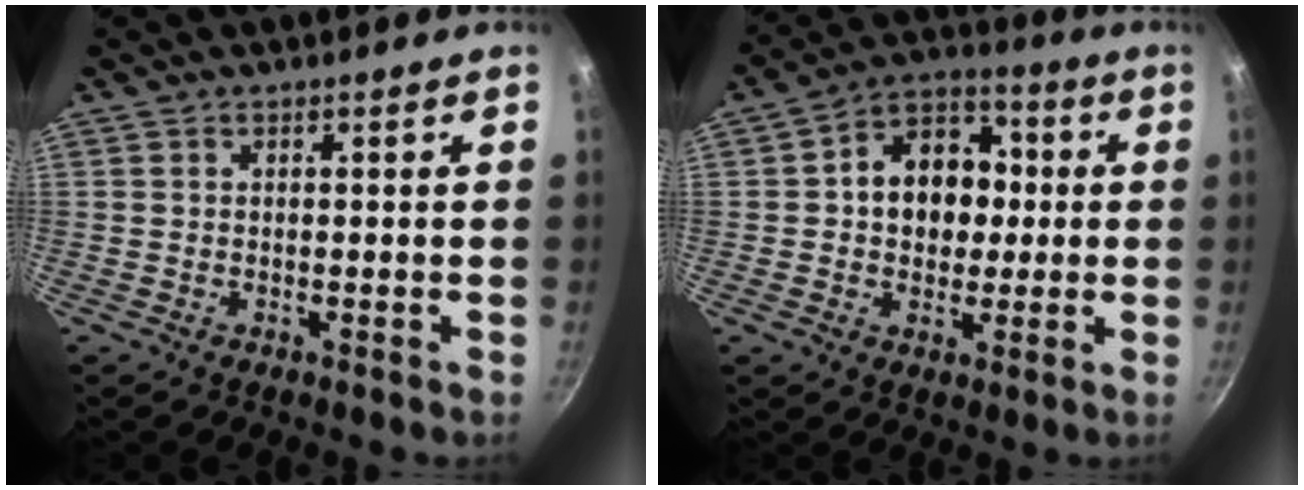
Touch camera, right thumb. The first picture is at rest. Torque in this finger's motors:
{"motor_torque": [-0.61, 1.02, 0.28, -0.06, 0.06]}